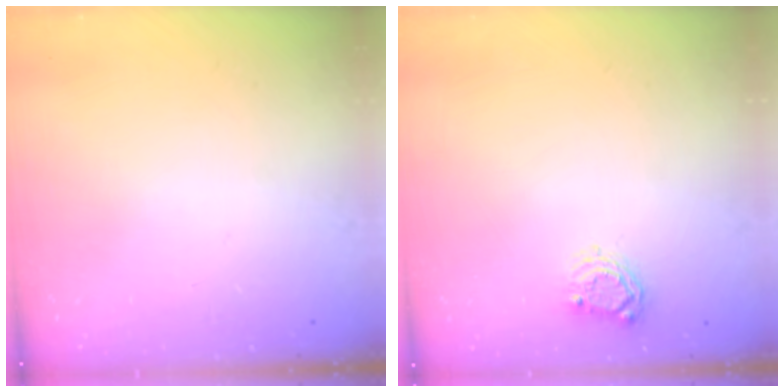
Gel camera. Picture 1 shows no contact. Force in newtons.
{"total": 4.8, "press": 4.8, "slide": 0.3}